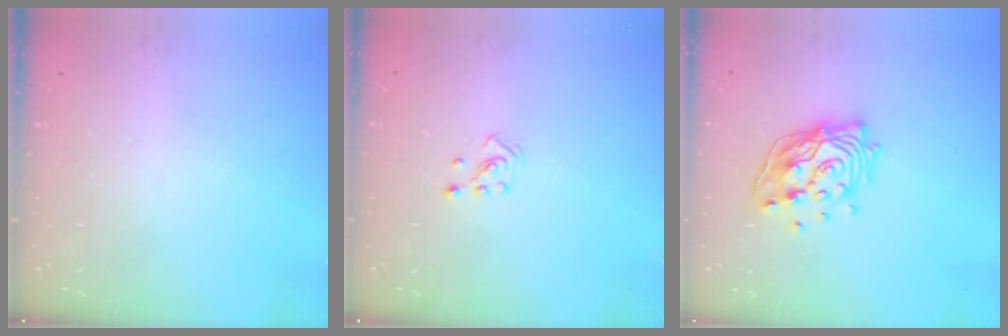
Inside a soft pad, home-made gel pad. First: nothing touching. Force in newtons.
{"total": 2.1, "press": 1.9, "slide": 0.8}
{"total": 16.5, "press": 16.1, "slide": 3.6}